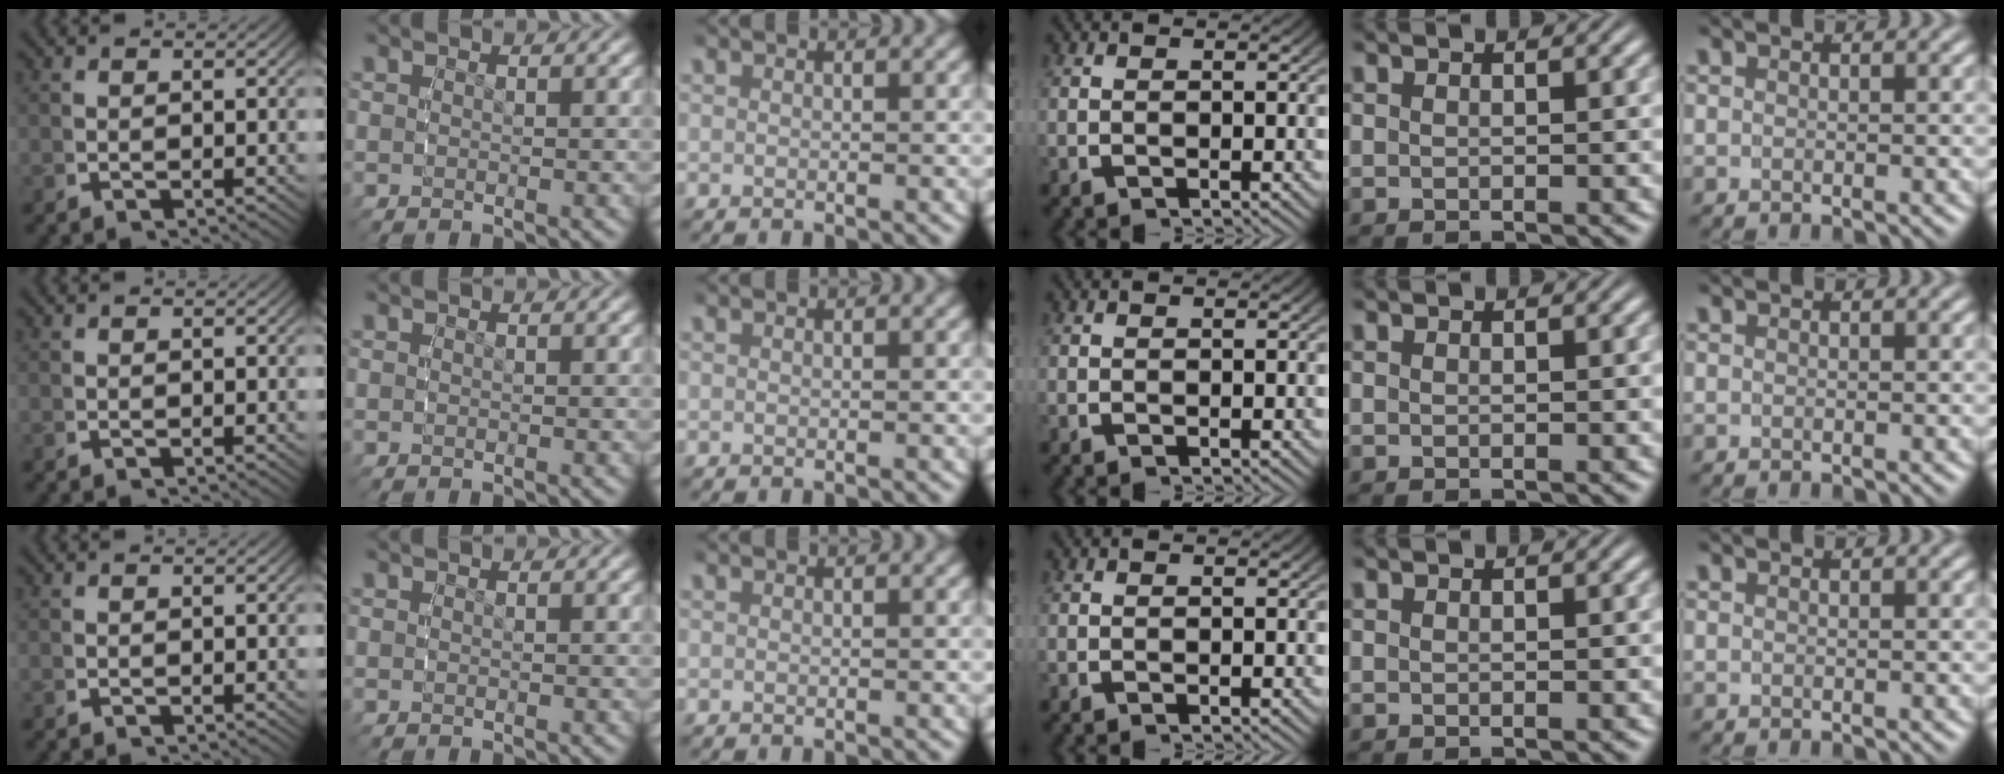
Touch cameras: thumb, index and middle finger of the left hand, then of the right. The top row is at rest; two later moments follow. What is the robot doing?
{"motion": "reach", "object": "jewelry box"}